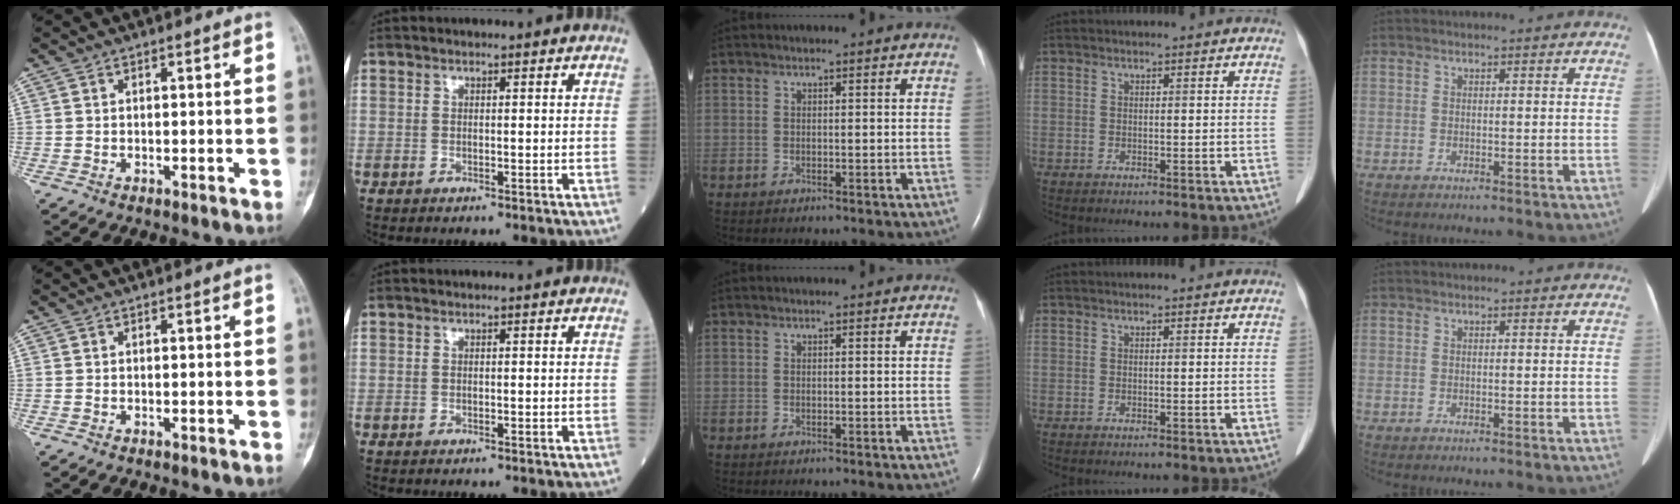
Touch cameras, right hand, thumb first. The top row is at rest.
{}